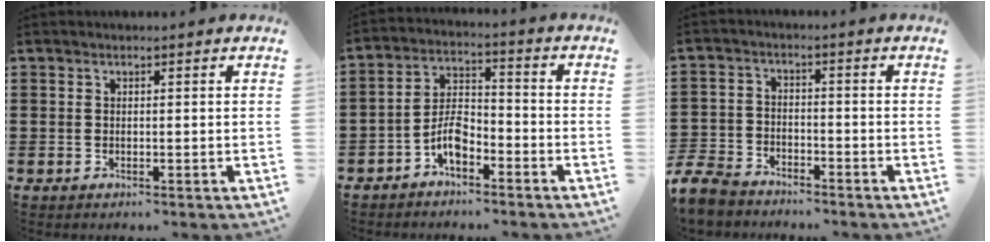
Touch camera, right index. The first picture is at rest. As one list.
[{"total": 5.6, "force": [-3.3, 2.5, 3.8], "torque": [-0.079, 0.008, -0.064]}, {"total": 5.7, "force": [-5.4, 1.5, 1.0], "torque": [-0.050, -0.002, -0.115]}]